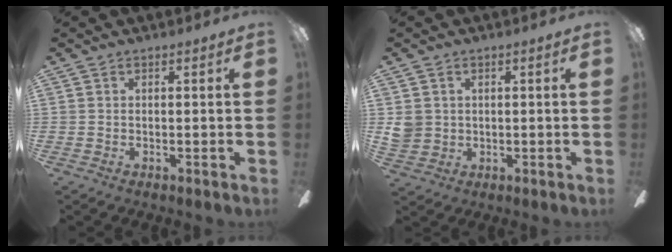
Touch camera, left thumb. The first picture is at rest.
{"total": 4.1, "force": [0.8, 4.0, 0.9], "torque": [-0.016, 0.009, 0.018]}